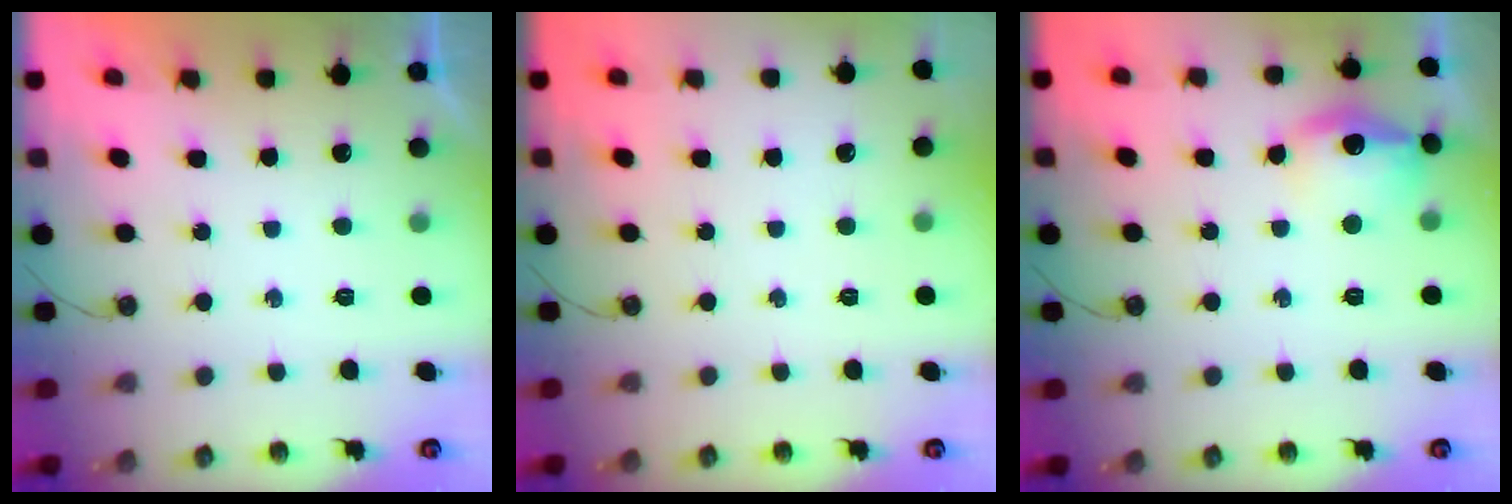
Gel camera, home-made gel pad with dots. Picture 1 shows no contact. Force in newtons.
{"total": 0.0}
{"total": 13.4, "press": 13.4, "slide": 1.0}